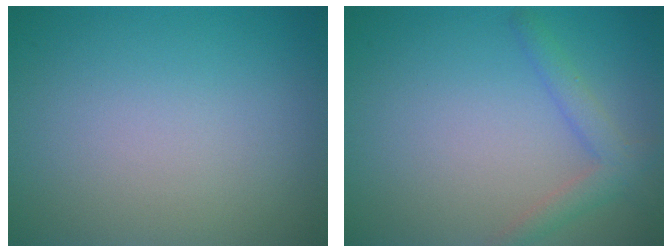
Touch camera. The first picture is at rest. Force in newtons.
{"total": 2.3, "press": 2.3, "slide": 0.3}